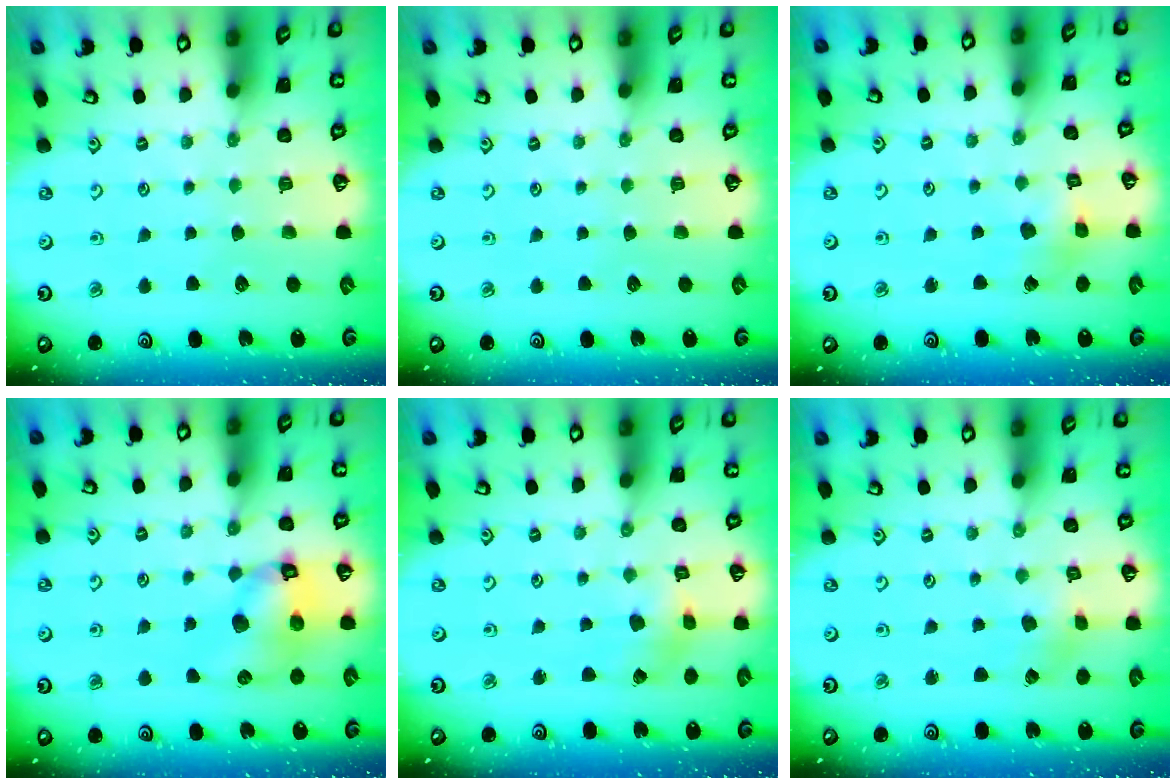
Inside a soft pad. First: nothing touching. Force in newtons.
{"total": 0.0}
{"total": 3.4, "press": 3.4, "slide": 0.5}
{"total": 12.0, "press": 11.9, "slide": 1.6}
{"total": 2.8, "press": 2.7, "slide": 0.4}
{"total": 0.9, "press": 0.9, "slide": 0.2}